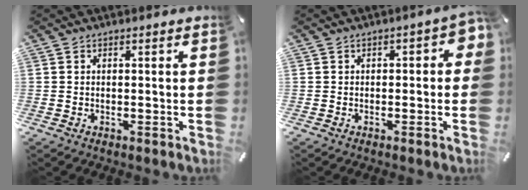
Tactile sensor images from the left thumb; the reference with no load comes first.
{"total": 3.0, "force": [-0.8, 1.7, 2.3], "torque": [-0.033, 0.009, -0.018]}